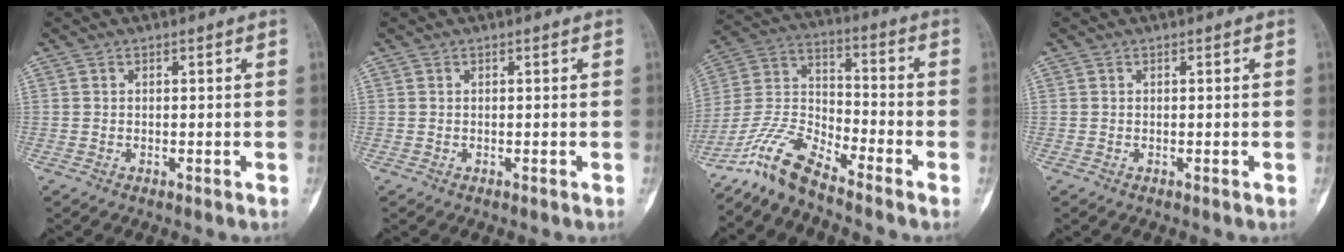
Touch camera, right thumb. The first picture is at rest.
{"total": 0.0}
{"total": 10.4, "force": [-9.2, 1.4, 4.7], "torque": [-0.108, 0.064, -0.194]}
{"total": 0.0}